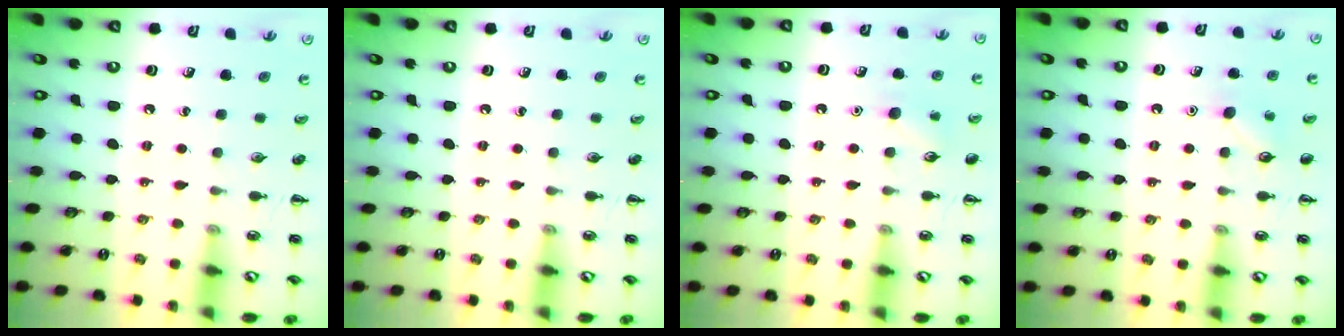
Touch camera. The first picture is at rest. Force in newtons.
{"total": 0.0}
{"total": 7.1, "press": 6.8, "slide": 2.1}
{"total": 5.9, "press": 5.7, "slide": 1.3}